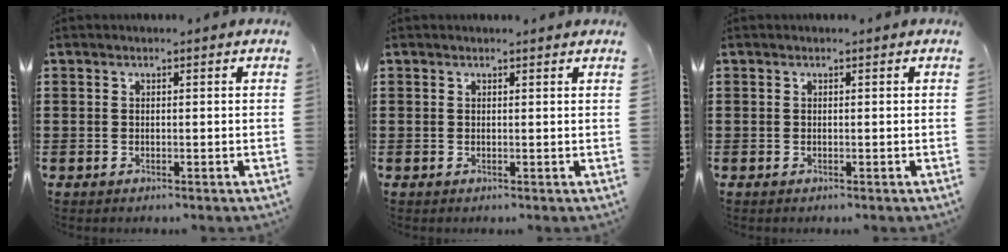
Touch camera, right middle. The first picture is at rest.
{"total": 0.0}
{"total": 0.0}